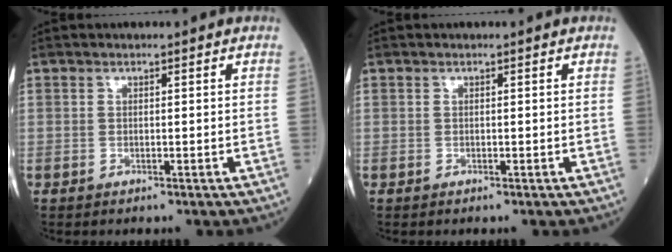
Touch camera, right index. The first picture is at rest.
{"total": 0.0}